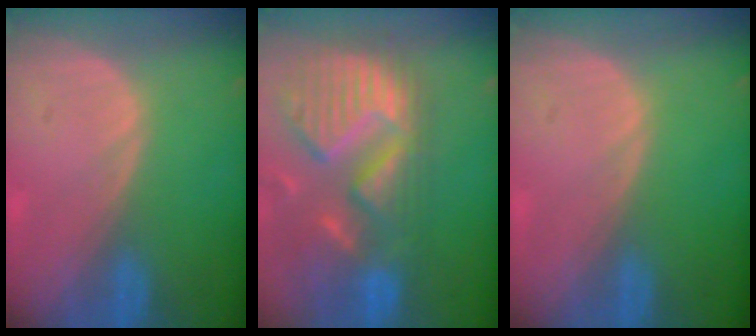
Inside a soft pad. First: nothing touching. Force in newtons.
{"total": 14.0, "press": 11.7, "slide": 7.8}
{"total": 0.0}